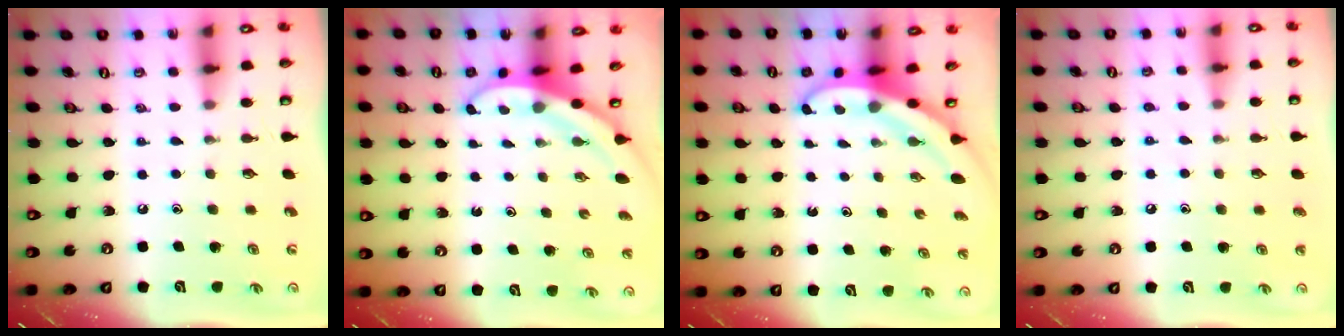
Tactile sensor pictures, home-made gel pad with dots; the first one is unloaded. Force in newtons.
{"total": 3.5, "press": 3.5, "slide": 0.1}
{"total": 5.5, "press": 5.5, "slide": 0.3}
{"total": 4.4, "press": 4.4, "slide": 0.4}